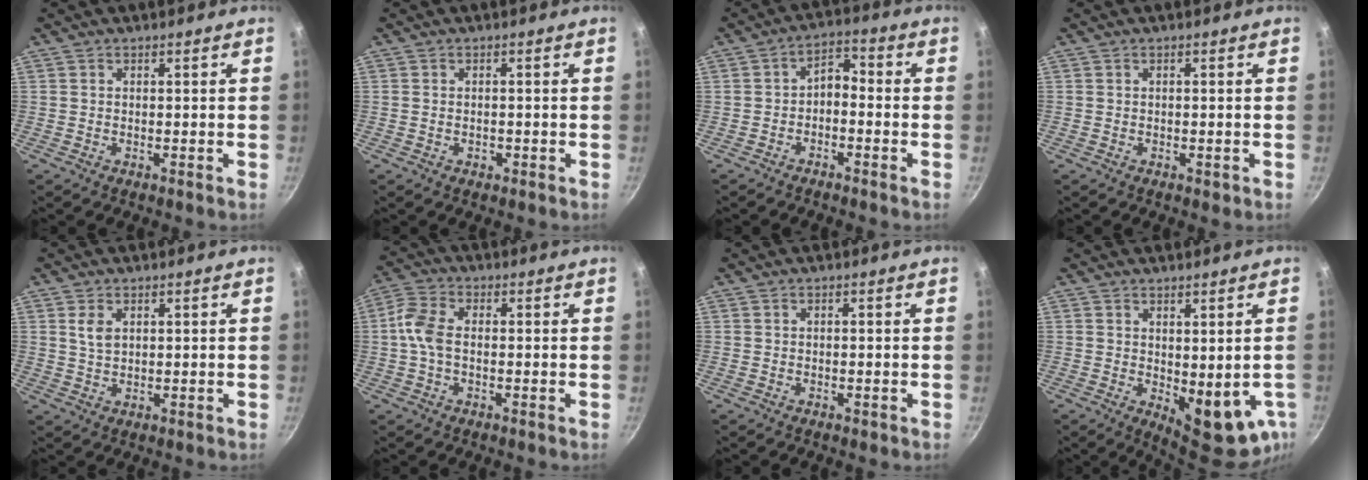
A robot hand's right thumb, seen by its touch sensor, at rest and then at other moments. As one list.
[{"total": 1.2, "force": [-0.4, 0.9, 0.7], "torque": [-0.010, 0.002, -0.006]}, {"total": 4.3, "force": [-1.6, 2.6, 3.0], "torque": [-0.036, 0.035, -0.029]}, {"total": 0.9, "force": [-0.4, 0.6, 0.6], "torque": [-0.007, 0.001, -0.004]}, {"total": 2.9, "force": [1.2, 1.8, 2.0], "torque": [-0.036, -0.008, 0.025]}, {"total": 6.2, "force": [-0.3, 3.8, 4.9], "torque": [-0.108, 0.020, -0.016]}, {"total": 0.9, "force": [-0.4, 0.6, 0.6], "torque": [-0.008, 0.001, -0.004]}, {"total": 11.7, "force": [-0.9, 5.6, 10.3], "torque": [-0.102, -0.012, 0.007]}]